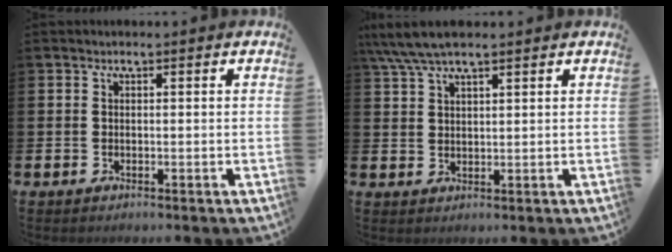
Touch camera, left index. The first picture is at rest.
{"total": 5.1, "force": [4.2, 1.1, 2.8], "torque": [-0.067, -0.004, 0.077]}